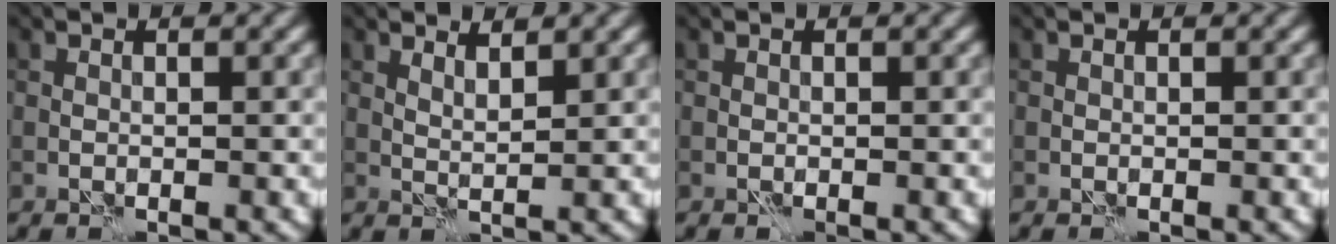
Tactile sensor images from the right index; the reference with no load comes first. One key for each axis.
{"total": 1.7, "fx": 1.2, "fy": 0.3, "fz": 1.1, "tx": -0.020, "ty": -0.003, "tz": 0.021}
{"total": 0.0}
{"total": 0.0}